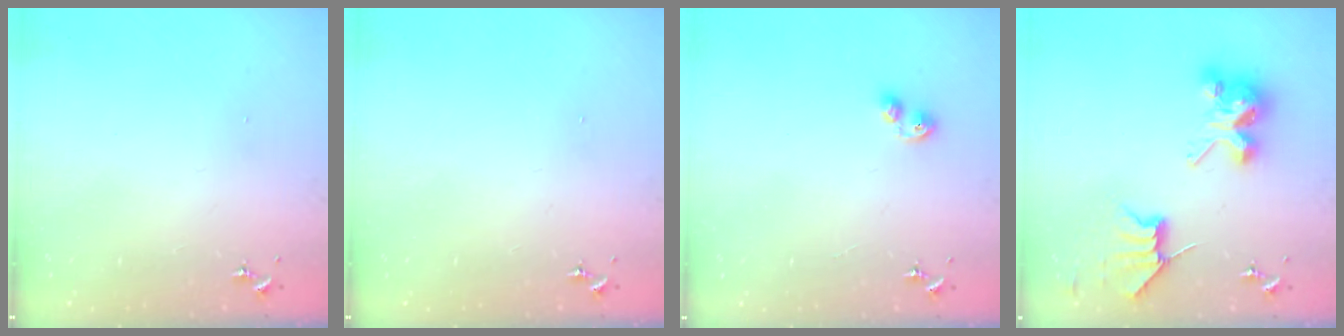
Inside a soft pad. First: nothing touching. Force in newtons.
{"total": 0.0}
{"total": 3.5, "press": 3.5, "slide": 0.4}
{"total": 8.5, "press": 8.5, "slide": 0.5}